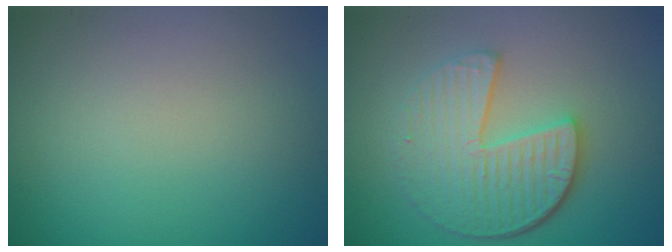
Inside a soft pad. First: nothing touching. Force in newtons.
{"total": 5.6, "press": 4.2, "slide": 3.8}